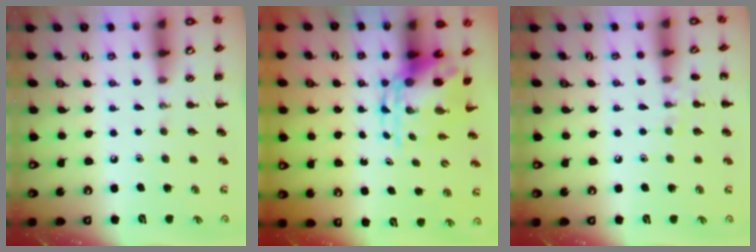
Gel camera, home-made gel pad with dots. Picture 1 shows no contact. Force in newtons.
{"total": 6.0, "press": 5.8, "slide": 1.3}
{"total": 6.8, "press": 6.6, "slide": 1.6}